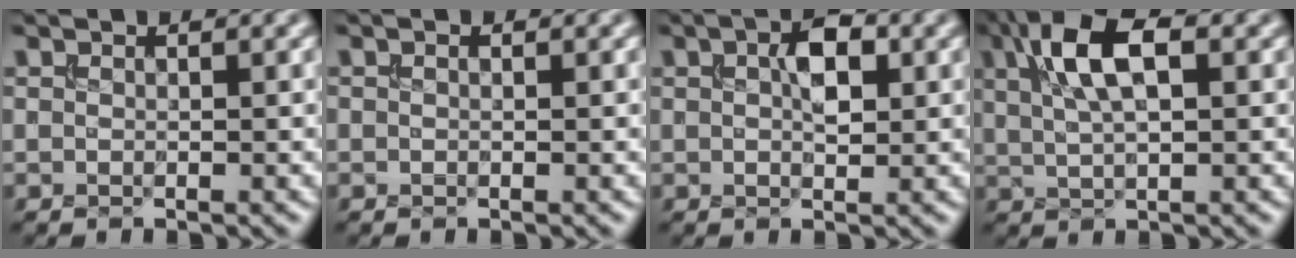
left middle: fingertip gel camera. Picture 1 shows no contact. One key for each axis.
{"total": 0.0}
{"total": 3.3, "fx": 0.6, "fy": 1.7, "fz": 2.7, "tx": -0.046, "ty": 0.007, "tz": 0.008}
{"total": 6.6, "fx": 2.2, "fy": 2.7, "fz": 5.6, "tx": -0.103, "ty": 0.014, "tz": 0.036}